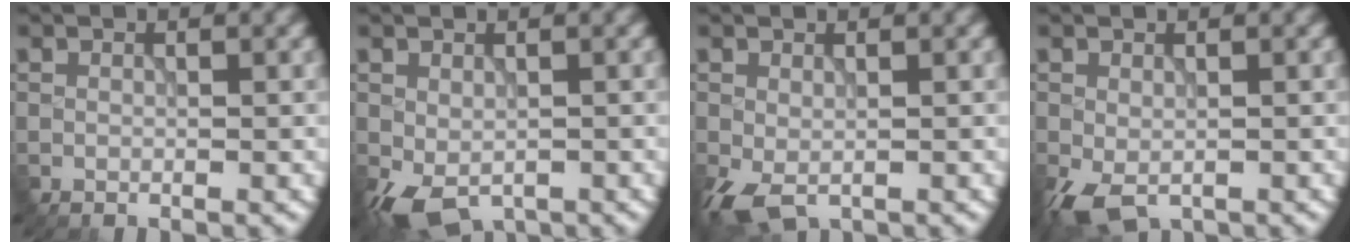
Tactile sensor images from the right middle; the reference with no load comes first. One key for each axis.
{"total": 3.7, "fx": -1.7, "fy": 2.2, "fz": 2.5, "tx": -0.051, "ty": -0.011, "tz": -0.026}
{"total": 3.1, "fx": -1.2, "fy": 1.7, "fz": 2.3, "tx": -0.064, "ty": -0.011, "tz": -0.023}
{"total": 3.3, "fx": -1.5, "fy": 1.8, "fz": 2.2, "tx": -0.059, "ty": -0.013, "tz": -0.028}